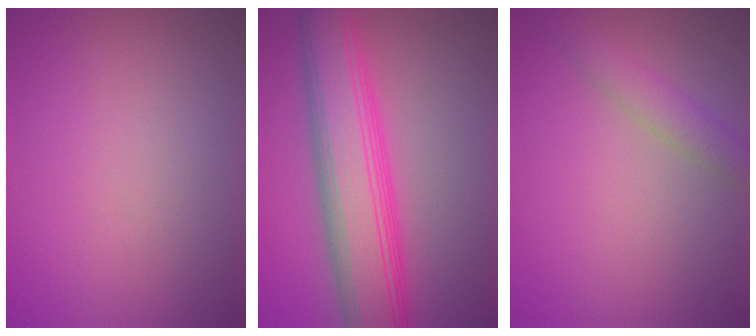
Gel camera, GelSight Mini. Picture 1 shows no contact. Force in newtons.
{"total": 9.0, "press": 9.0, "slide": 0.3}
{"total": 2.2, "press": 2.2, "slide": 0.1}